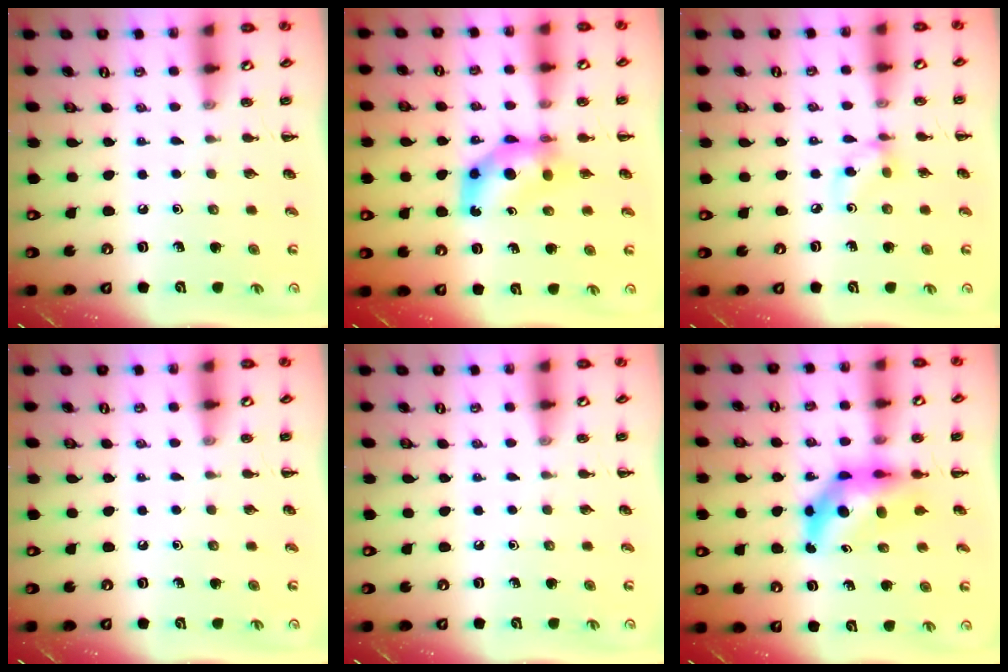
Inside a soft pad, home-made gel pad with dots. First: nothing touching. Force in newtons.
{"total": 8.0, "press": 7.9, "slide": 1.5}
{"total": 4.7, "press": 4.6, "slide": 0.5}
{"total": 0.0}
{"total": 0.0}
{"total": 6.7, "press": 6.5, "slide": 2.0}